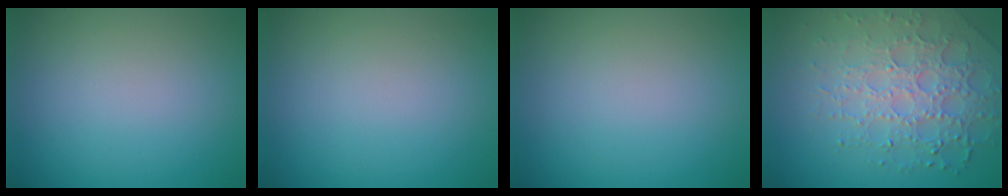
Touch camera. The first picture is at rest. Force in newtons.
{"total": 0.0}
{"total": 0.0}
{"total": 6.4, "press": 4.9, "slide": 4.1}